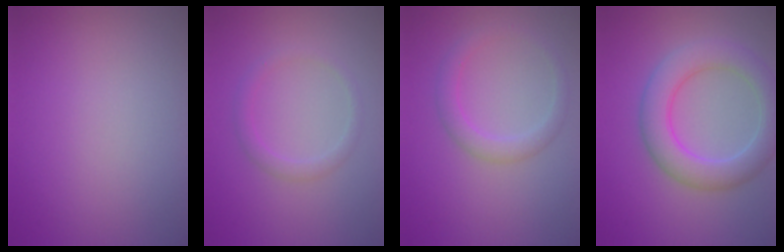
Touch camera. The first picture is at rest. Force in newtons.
{"total": 1.5, "press": 1.5, "slide": 0.1}
{"total": 2.2, "press": 2.2, "slide": 0.1}
{"total": 5.4, "press": 5.4, "slide": 0.2}